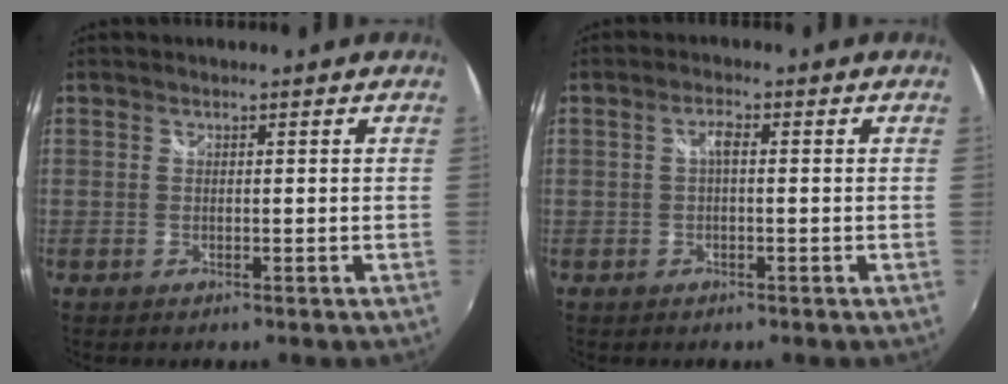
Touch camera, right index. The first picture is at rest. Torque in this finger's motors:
{"motor_torque": [0.23, -0.13, 0.14, 0.04]}